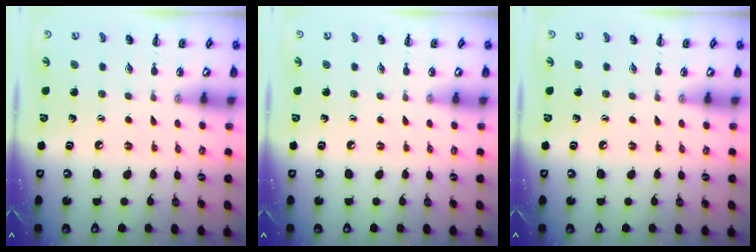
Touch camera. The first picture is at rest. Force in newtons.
{"total": 0.0}
{"total": 0.0}